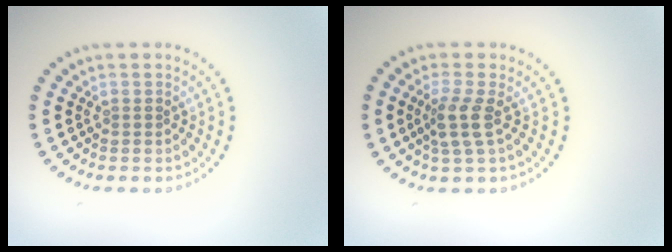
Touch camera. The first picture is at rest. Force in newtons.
{"total": 2.5, "press": 1.9, "slide": 1.6}